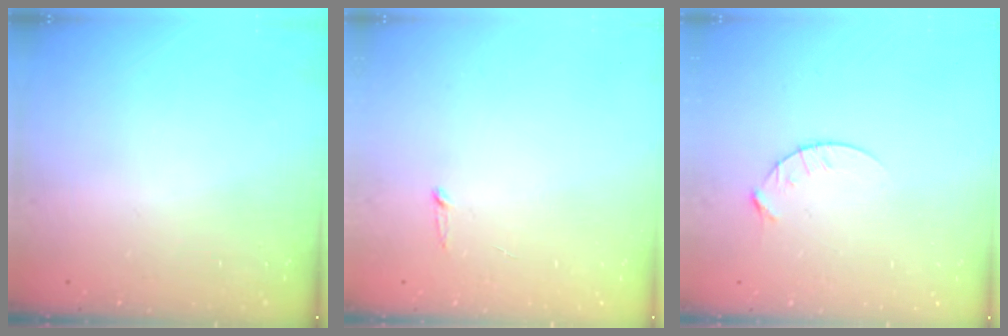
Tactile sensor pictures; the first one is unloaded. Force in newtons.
{"total": 2.5, "press": 2.5, "slide": 0.2}
{"total": 4.8, "press": 4.8, "slide": 0.6}